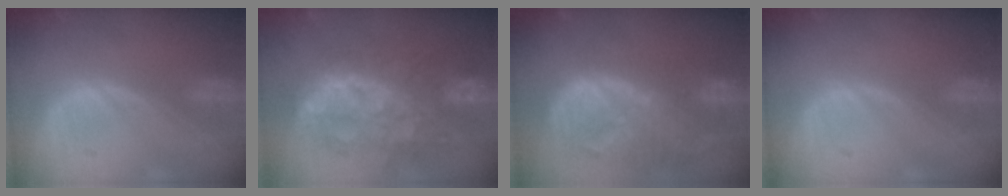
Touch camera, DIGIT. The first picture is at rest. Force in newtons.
{"total": 12.5, "press": 12.4, "slide": 1.2}
{"total": 12.8, "press": 11.2, "slide": 6.3}
{"total": 0.0}